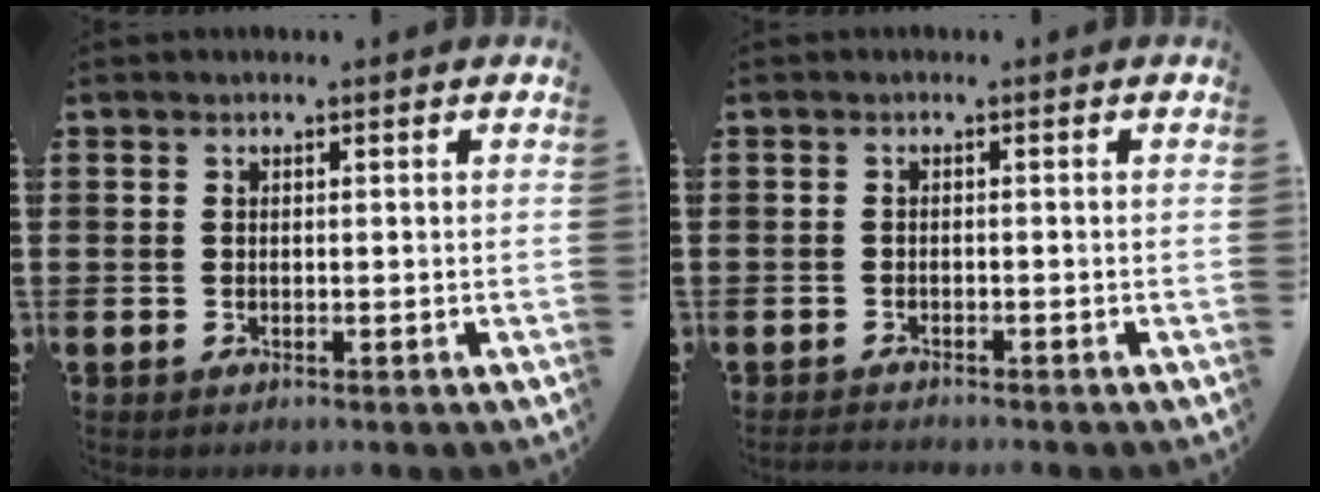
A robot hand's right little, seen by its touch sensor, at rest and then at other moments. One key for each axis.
{"total": 0.6, "fx": -0.6, "fy": 0.0, "fz": 0.1, "tx": -0.003, "ty": -0.003, "tz": -0.013}